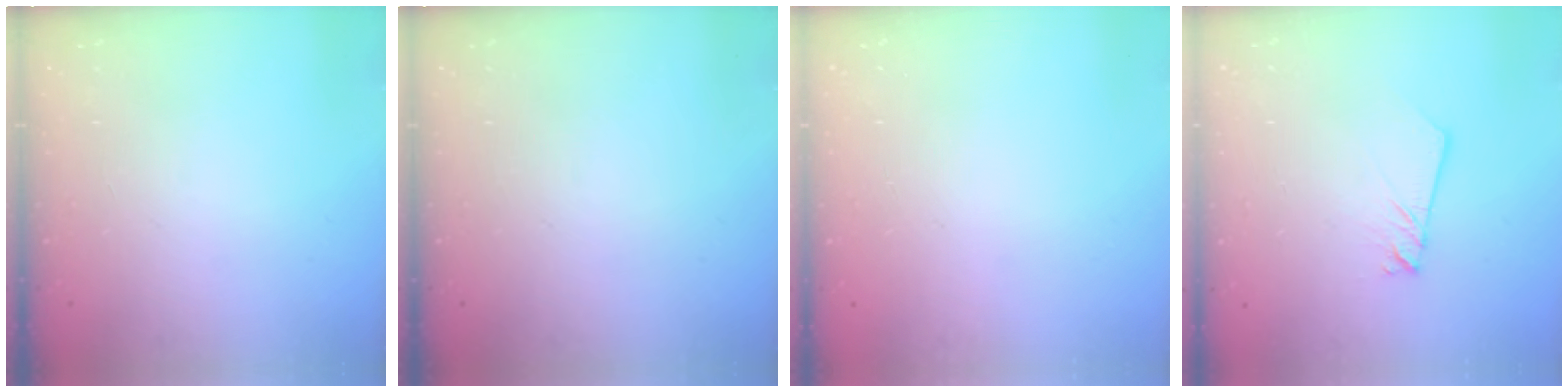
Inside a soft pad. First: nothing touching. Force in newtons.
{"total": 0.0}
{"total": 0.0}
{"total": 2.4, "press": 2.4, "slide": 0.2}